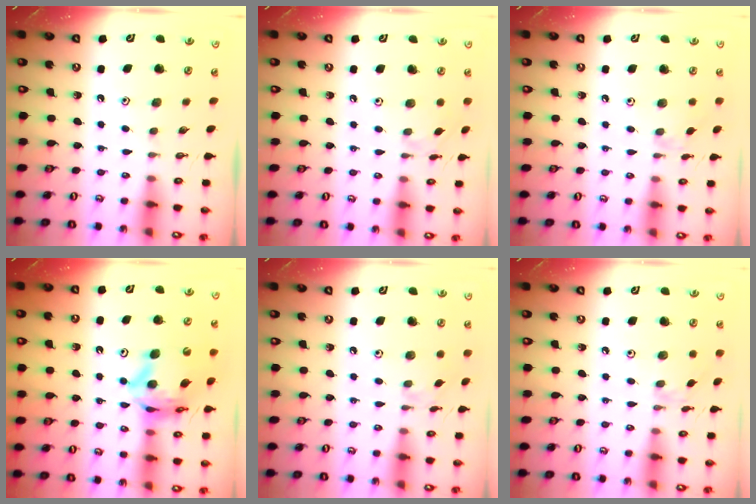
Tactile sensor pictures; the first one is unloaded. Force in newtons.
{"total": 3.8, "press": 3.7, "slide": 0.7}
{"total": 6.9, "press": 6.9, "slide": 0.9}
{"total": 13.2, "press": 13.2, "slide": 1.2}
{"total": 2.4, "press": 2.3, "slide": 0.5}
{"total": 2.1, "press": 2.1, "slide": 0.4}